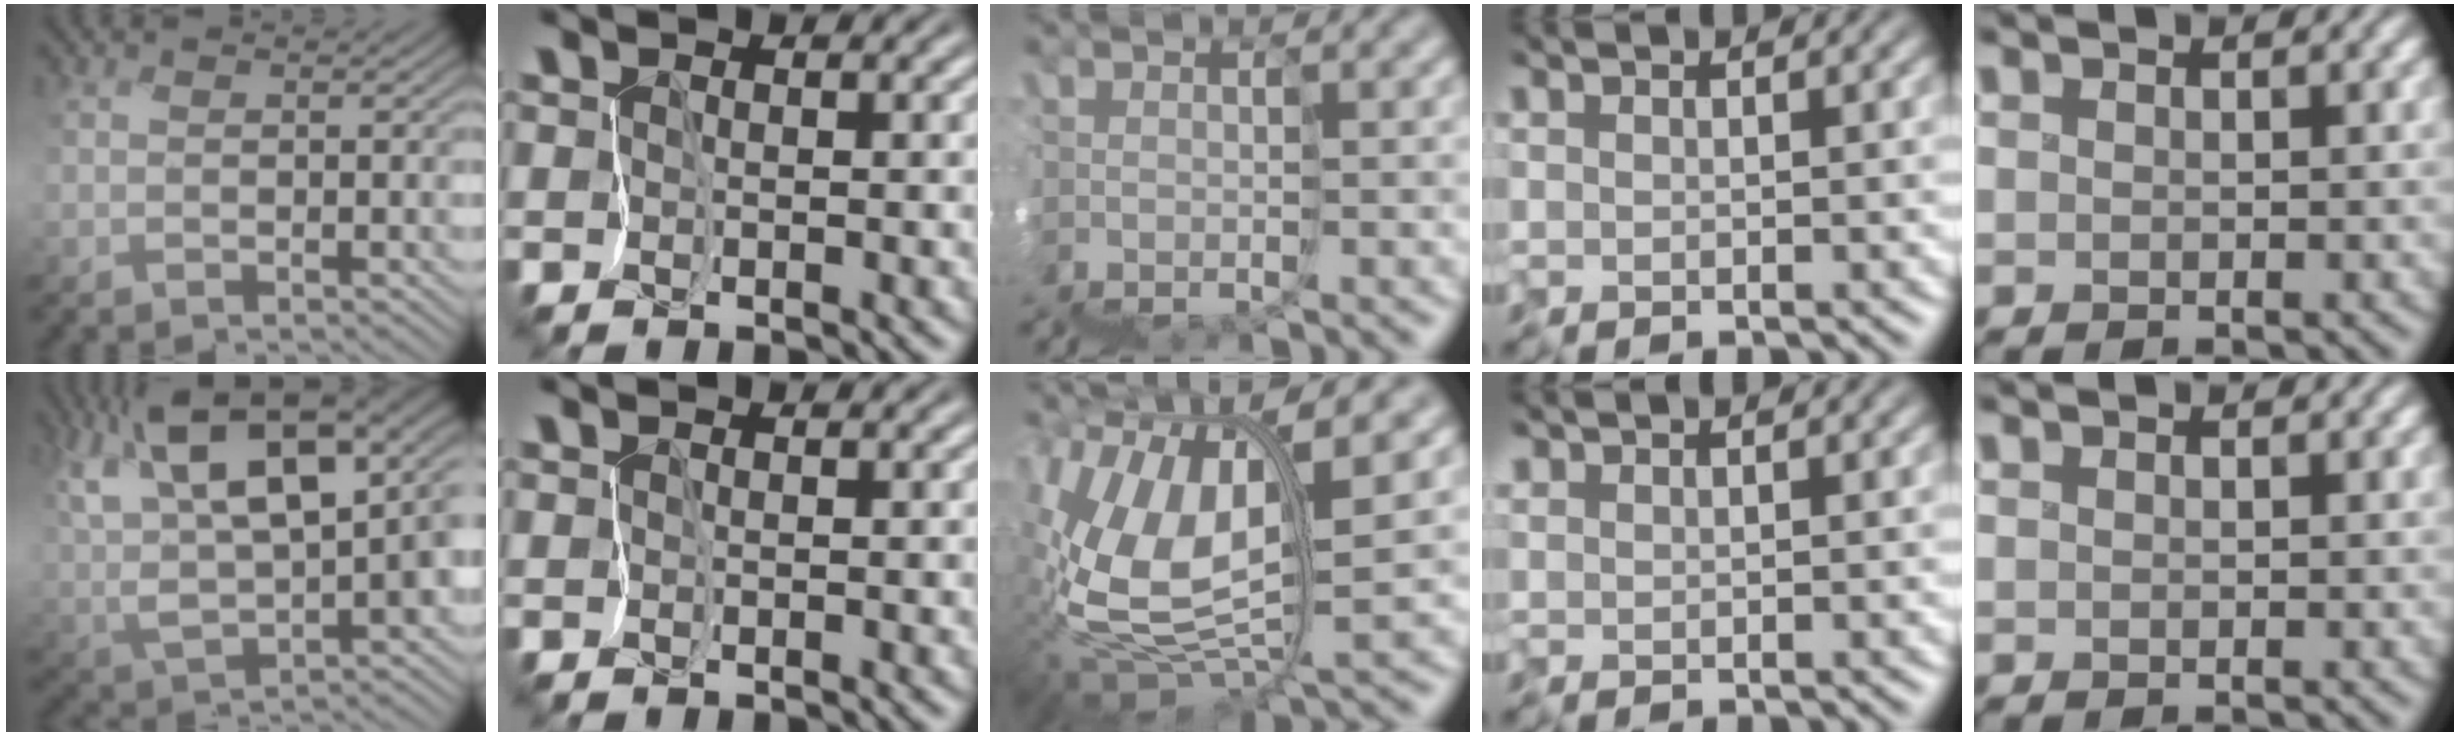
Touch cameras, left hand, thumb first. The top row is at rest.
{"thumb": {"total": 18.0, "force": [5.6, 9.6, 14.2], "torque": [-0.266, 0.011, 0.099]}, "middle": {"total": 6.7, "force": [4.2, 2.0, 4.8], "torque": [-0.135, 0.035, 0.067]}, "ring": {"total": 0.7, "force": [0.7, 0.1, 0.3], "torque": [-0.003, 0.004, 0.011]}}